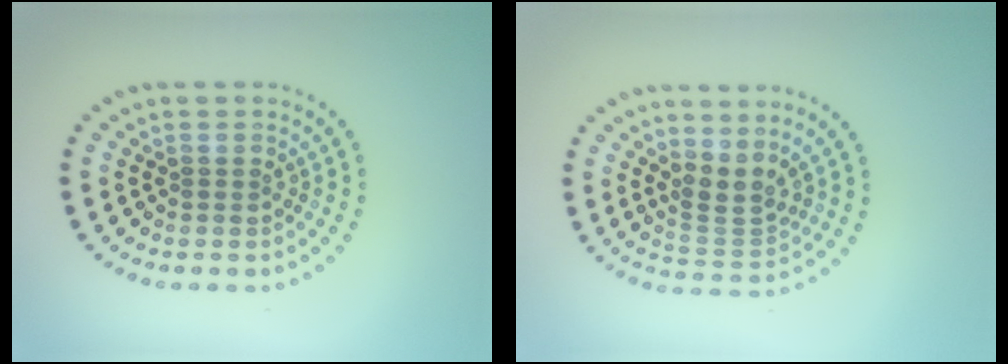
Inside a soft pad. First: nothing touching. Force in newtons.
{"total": 2.6, "press": 1.9, "slide": 1.8}